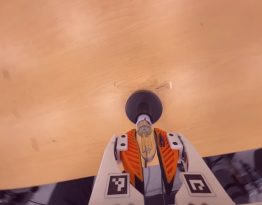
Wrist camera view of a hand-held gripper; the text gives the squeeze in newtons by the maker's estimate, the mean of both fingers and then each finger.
{"total": 20.8, "left": 21.3, "right": 20.3}